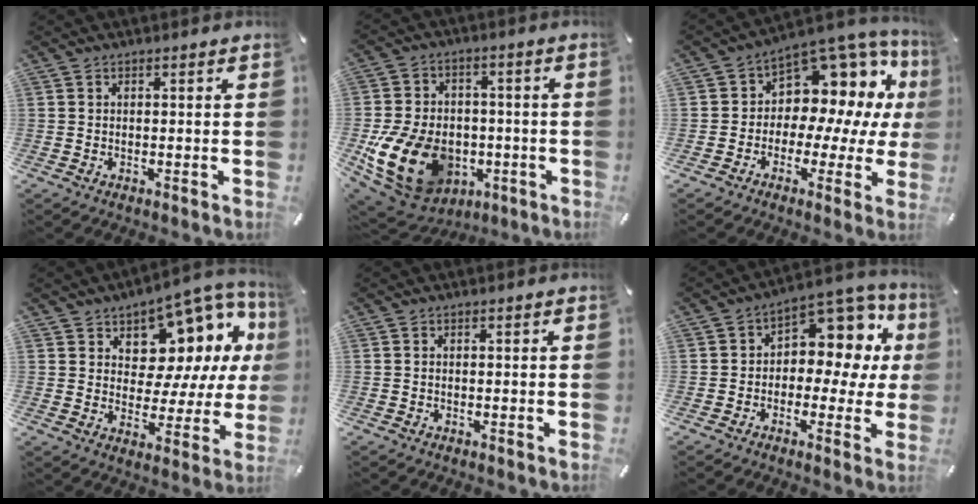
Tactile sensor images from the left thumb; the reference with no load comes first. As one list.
[{"total": 18.2, "force": [-4.4, 13.7, 11.2], "torque": [-0.231, 0.016, -0.064]}, {"total": 9.4, "force": [4.4, 7.0, 4.6], "torque": [-0.077, -0.062, 0.081]}, {"total": 11.0, "force": [7.1, 7.3, 4.2], "torque": [-0.053, -0.075, 0.127]}, {"total": 0.0}, {"total": 10.7, "force": [3.2, 7.2, 7.3], "torque": [-0.093, -0.036, 0.053]}]